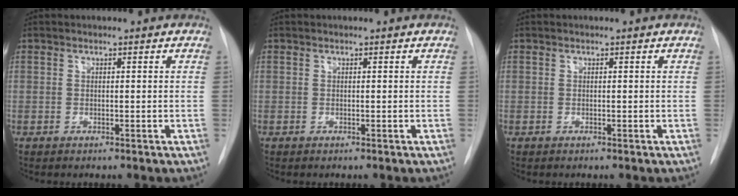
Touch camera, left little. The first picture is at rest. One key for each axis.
{"total": 0.0}
{"total": 0.0}